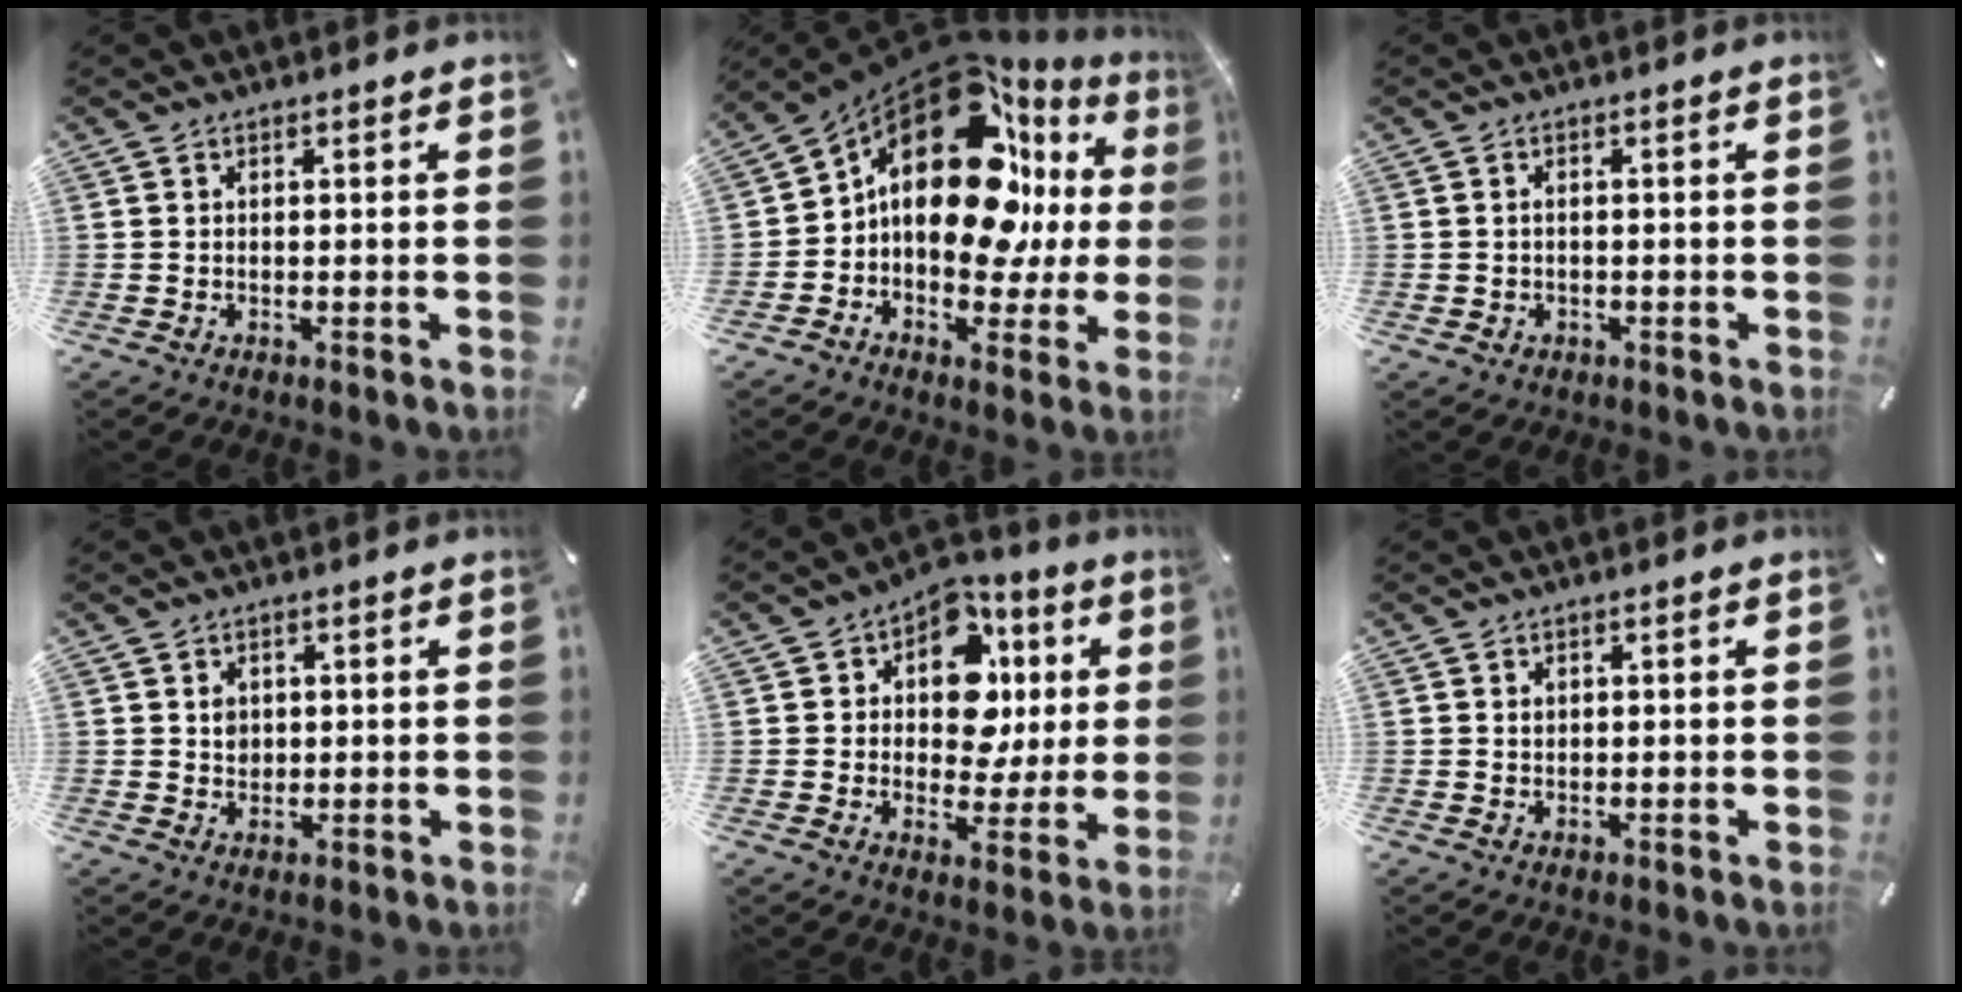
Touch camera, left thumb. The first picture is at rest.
{"total": 22.4, "force": [5.8, 14.0, 16.5], "torque": [-0.280, -0.058, 0.095]}
{"total": 1.4, "force": [-0.1, 1.2, 0.8], "torque": [-0.018, 0.005, -0.005]}
{"total": 2.6, "force": [0.7, 2.4, 0.7], "torque": [-0.002, -0.002, 0.008]}
{"total": 13.5, "force": [3.6, 9.9, 8.5], "torque": [-0.122, -0.022, 0.065]}
{"total": 1.1, "force": [0.3, 1.0, 0.3], "torque": [0.001, -0.001, 0.004]}